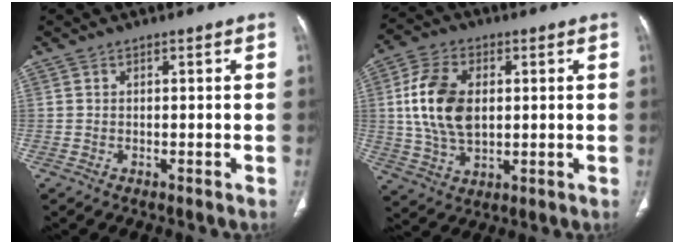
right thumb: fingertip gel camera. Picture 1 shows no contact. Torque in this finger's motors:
{"motor_torque": [1.04, 1.02, 1.41, -0.53, 0.14]}